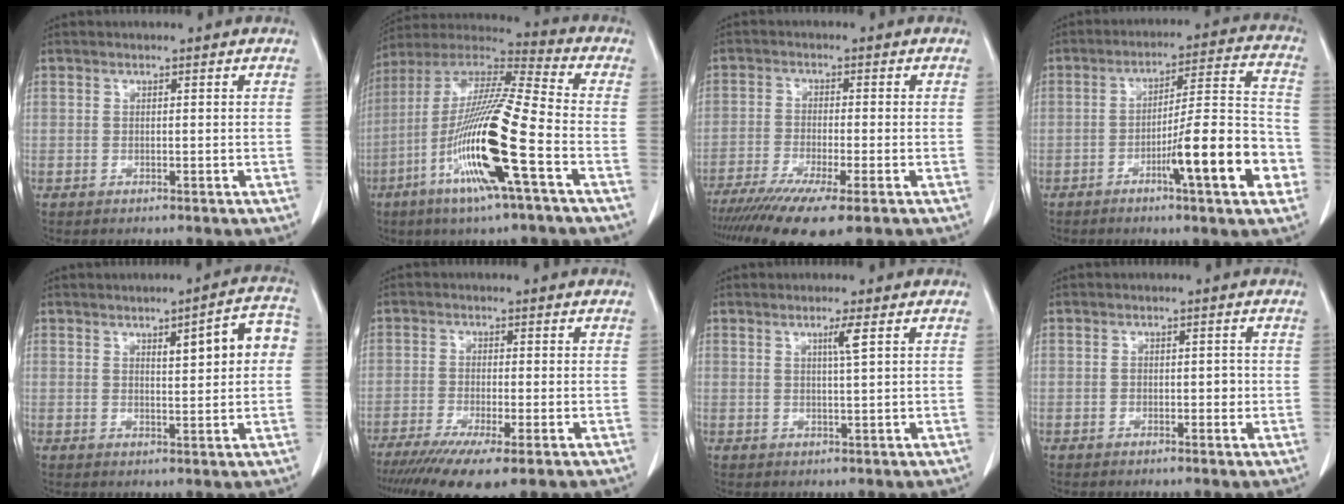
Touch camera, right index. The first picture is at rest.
{"total": 19.4, "force": [-6.7, 0.4, 18.2], "torque": [-0.377, -0.022, -0.133]}
{"total": 11.7, "force": [-8.2, 1.1, 8.3], "torque": [-0.141, -0.026, -0.133]}
{"total": 13.9, "force": [-5.1, 1.1, 12.9], "torque": [-0.188, 0.009, -0.077]}
{"total": 7.3, "force": [1.6, 1.4, 7.0], "torque": [-0.091, 0.019, 0.019]}
{"total": 10.0, "force": [-6.6, 1.1, 7.4], "torque": [-0.117, -0.024, -0.106]}
{"total": 2.2, "force": [0.9, -0.5, 1.9], "torque": [-0.037, -0.004, 0.018]}
{"total": 1.4, "force": [-0.2, 0.9, 1.0], "torque": [-0.011, 0.005, -0.002]}